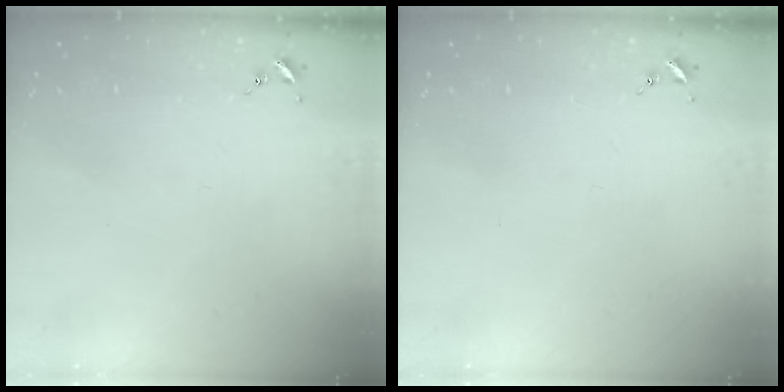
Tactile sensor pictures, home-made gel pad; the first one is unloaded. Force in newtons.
{"total": 0.0}